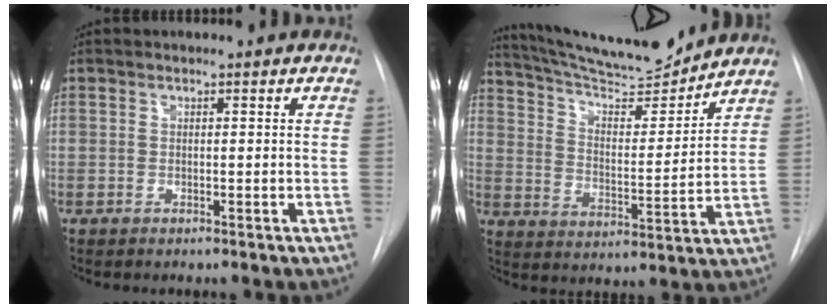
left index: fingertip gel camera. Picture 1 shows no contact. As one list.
[{"total": 15.5, "force": [14.7, 1.0, 4.9], "torque": [-0.087, -0.014, 0.238]}]